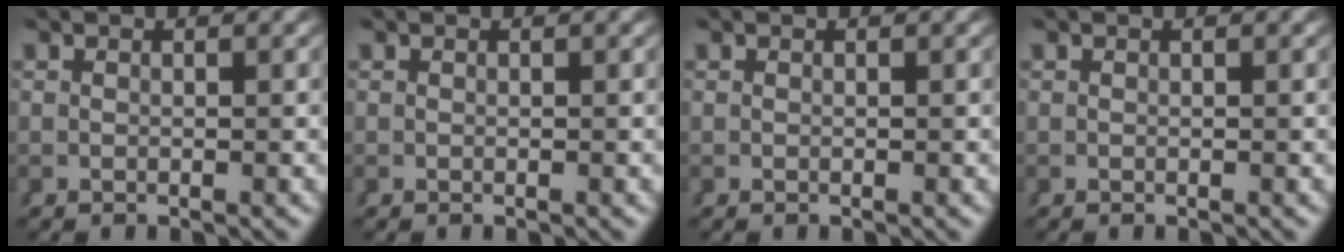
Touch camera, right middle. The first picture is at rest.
{"total": 0.0}
{"total": 0.0}
{"total": 0.0}